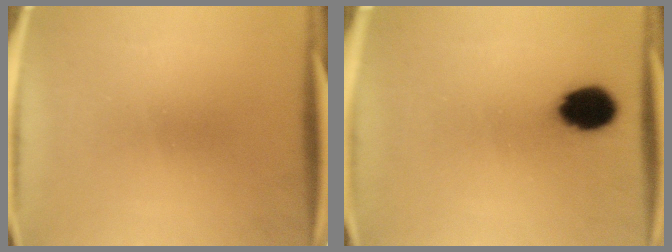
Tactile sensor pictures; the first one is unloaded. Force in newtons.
{"total": 9.6}